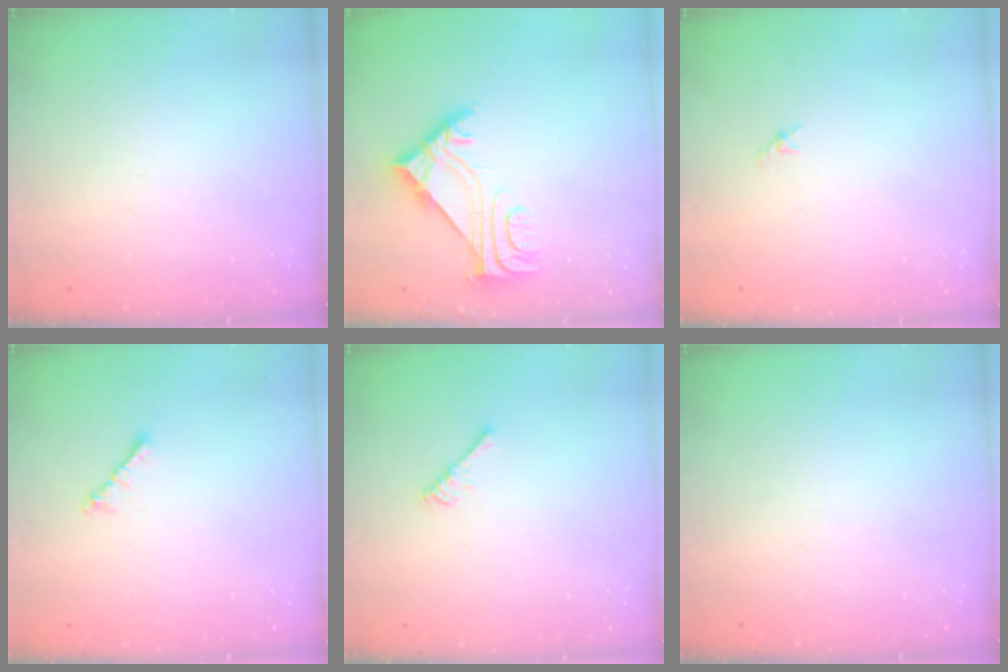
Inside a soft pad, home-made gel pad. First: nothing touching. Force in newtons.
{"total": 6.5, "press": 6.5, "slide": 0.2}
{"total": 0.5, "press": 0.3, "slide": 0.4}
{"total": 2.0, "press": 1.9, "slide": 0.6}
{"total": 2.9, "press": 2.9, "slide": 0.5}
{"total": 0.0}